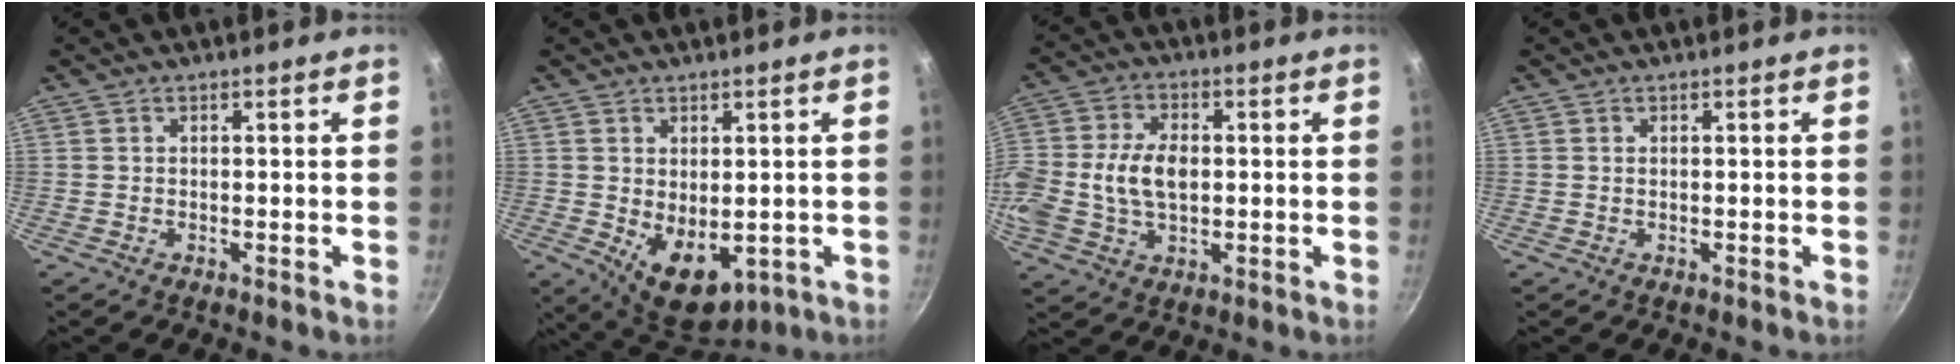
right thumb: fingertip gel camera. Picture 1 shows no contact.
{"total": 10.1, "force": [-1.9, 5.9, 8.0], "torque": [-0.104, -0.008, -0.002]}
{"total": 14.5, "force": [-0.2, 9.5, 10.9], "torque": [-0.246, 0.008, 0.002]}
{"total": 0.0}